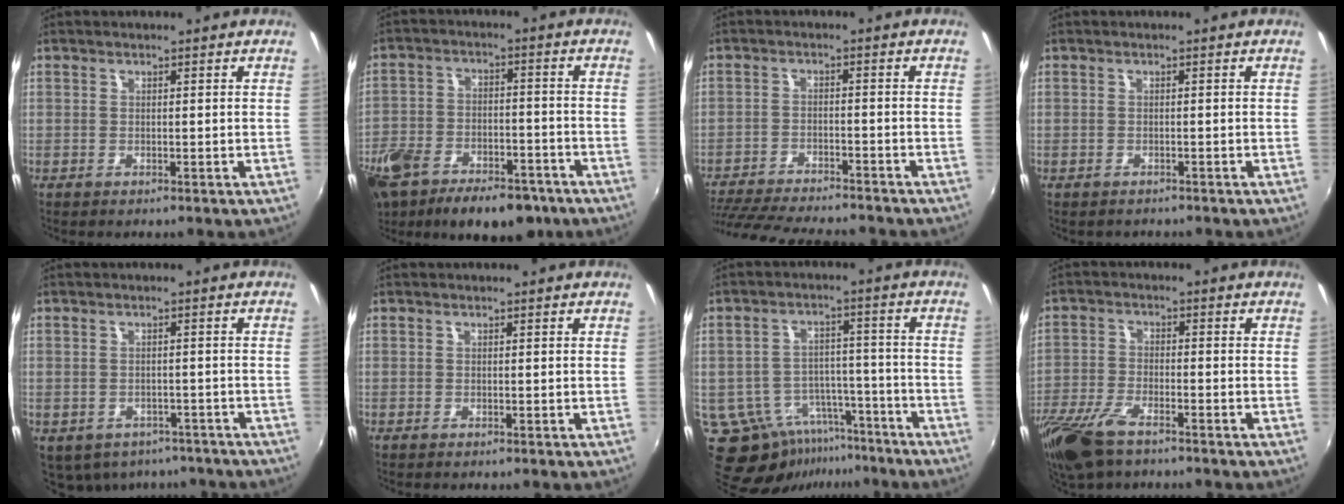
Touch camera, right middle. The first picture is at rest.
{"total": 22.6, "force": [-14.5, 11.6, 12.9], "torque": [-0.298, -0.030, -0.228]}
{"total": 17.6, "force": [-15.5, 3.2, 7.7], "torque": [-0.162, -0.030, -0.240]}
{"total": 1.0, "force": [-0.9, 0.4, 0.0], "torque": [-0.006, -0.002, -0.013]}
{"total": 11.2, "force": [-7.8, 6.8, 4.5], "torque": [-0.099, -0.016, -0.088]}
{"total": 0.0}
{"total": 13.5, "force": [-9.2, 8.0, 5.7], "torque": [-0.120, 0.006, -0.123]}
{"total": 10.9, "force": [-7.7, 3.9, 6.8], "torque": [-0.164, -0.029, -0.155]}